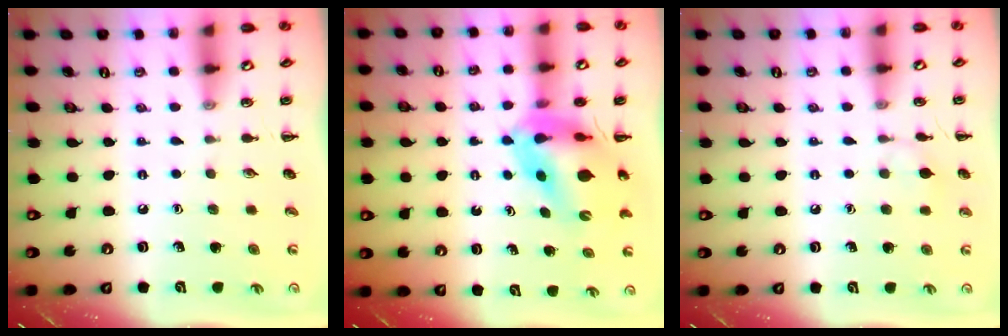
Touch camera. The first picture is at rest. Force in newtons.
{"total": 11.1, "press": 10.6, "slide": 3.4}
{"total": 5.8, "press": 5.5, "slide": 1.8}